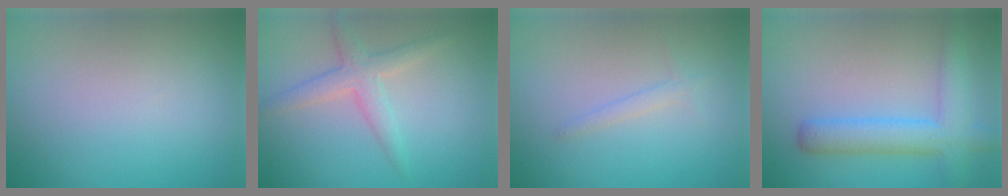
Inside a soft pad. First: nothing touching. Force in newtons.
{"total": 2.8, "press": 2.8, "slide": 0.1}
{"total": 1.0, "press": 1.0, "slide": 0.0}
{"total": 5.0, "press": 5.0, "slide": 0.2}